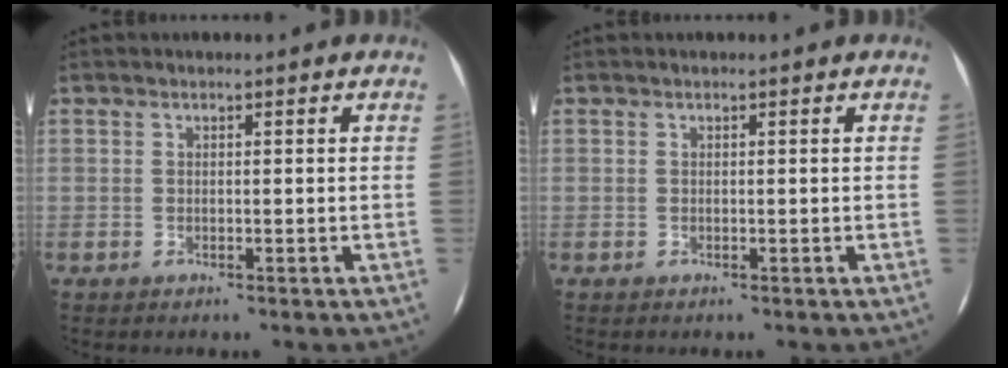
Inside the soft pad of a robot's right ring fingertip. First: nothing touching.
{"total": 0.0}